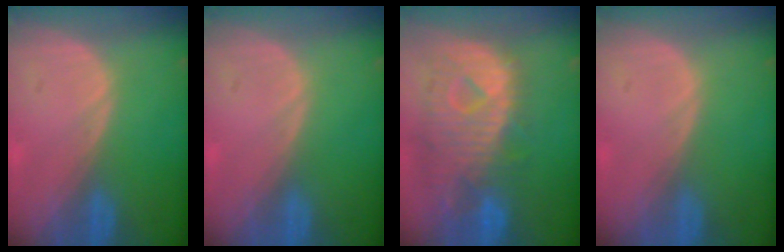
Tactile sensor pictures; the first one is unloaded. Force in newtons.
{"total": 0.0}
{"total": 12.0, "press": 10.3, "slide": 6.0}
{"total": 0.0}